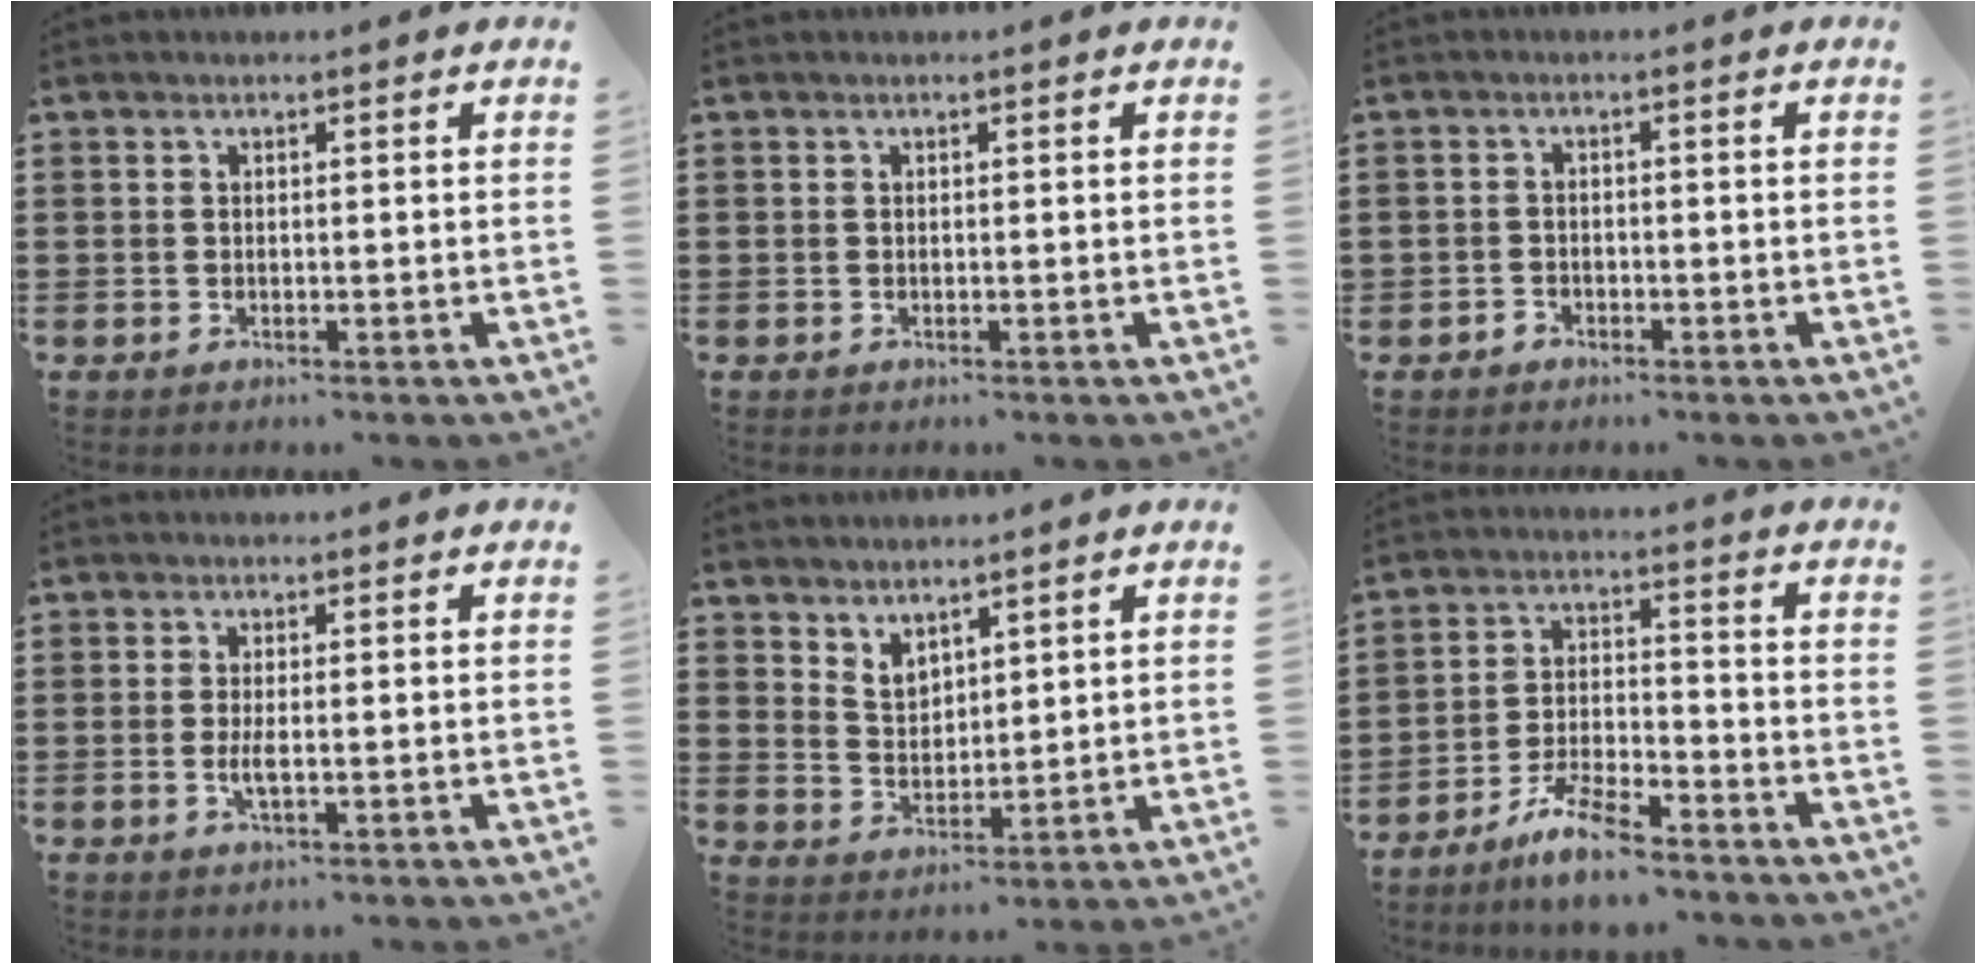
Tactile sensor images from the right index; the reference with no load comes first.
{"total": 0.0}
{"total": 1.4, "force": [-1.2, 0.8, 0.1], "torque": [-0.005, 0.004, -0.027]}
{"total": 2.2, "force": [-0.5, 0.5, 2.1], "torque": [-0.046, -0.005, -0.010]}
{"total": 3.6, "force": [3.2, 1.6, 0.4], "torque": [-0.019, -0.003, 0.060]}
{"total": 6.9, "force": [-5.9, 1.0, 3.4], "torque": [-0.075, 0.004, -0.113]}